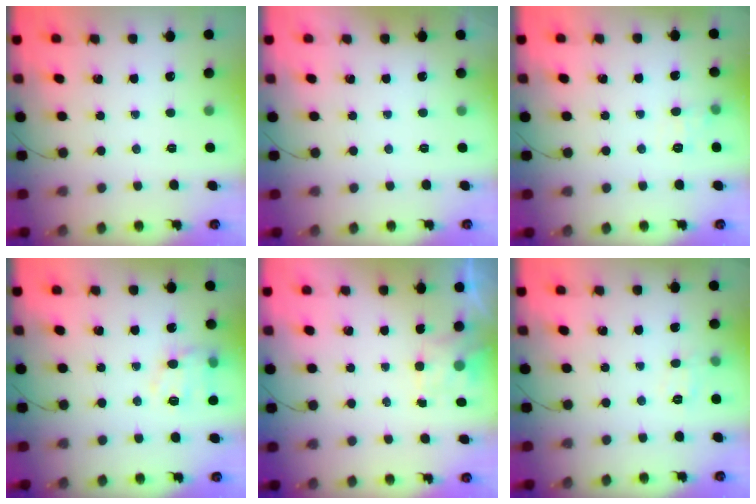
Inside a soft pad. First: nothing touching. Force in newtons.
{"total": 1.9, "press": 1.9, "slide": 0.3}
{"total": 6.5, "press": 6.3, "slide": 1.6}
{"total": 12.0, "press": 11.9, "slide": 1.7}
{"total": 2.0, "press": 1.6, "slide": 1.2}
{"total": 6.6, "press": 6.4, "slide": 1.7}